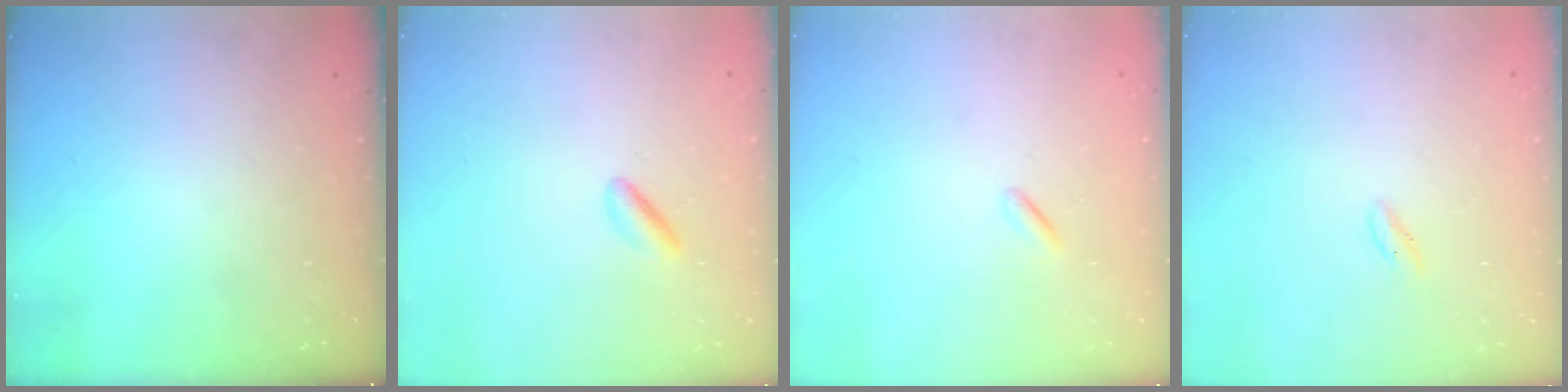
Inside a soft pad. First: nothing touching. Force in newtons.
{"total": 2.3, "press": 2.2, "slide": 0.4}
{"total": 0.0}
{"total": 0.5, "press": 0.0, "slide": 0.5}